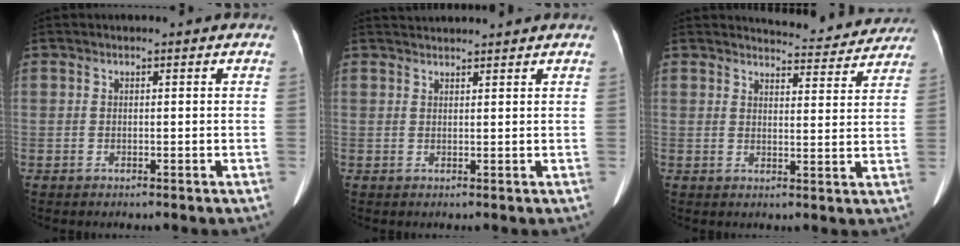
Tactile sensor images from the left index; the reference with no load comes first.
{"total": 3.6, "force": [3.6, -0.4, 0.5], "torque": [-0.008, 0.028, 0.059]}
{"total": 10.0, "force": [9.9, 1.6, 0.9], "torque": [0.002, -0.015, 0.105]}